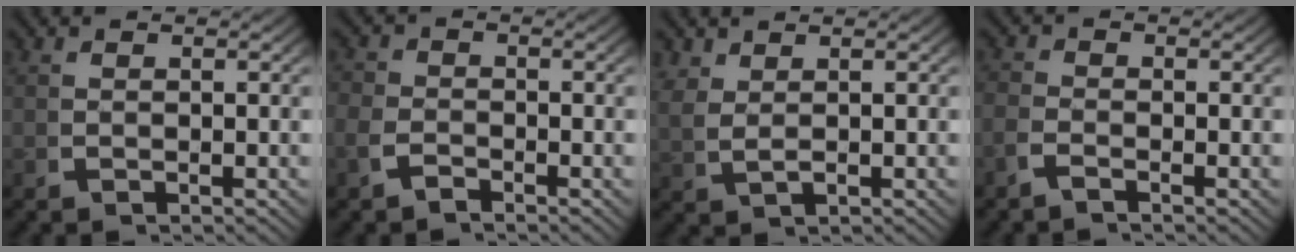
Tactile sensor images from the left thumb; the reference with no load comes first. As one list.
[{"total": 1.9, "force": [-1.4, 1.2, 0.4], "torque": [-0.005, -0.007, -0.029]}, {"total": 2.0, "force": [1.6, 0.8, 1.0], "torque": [-0.026, -0.003, 0.041]}, {"total": 1.4, "force": [-1.2, 0.5, 0.5], "torque": [-0.009, -0.004, -0.029]}]